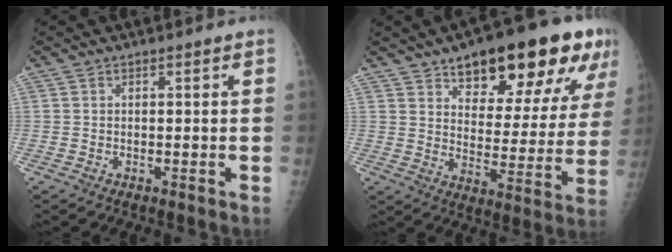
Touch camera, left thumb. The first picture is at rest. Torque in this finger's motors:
{"motor_torque": [0.31, 0.58, 0.75, -0.72, 0.12]}